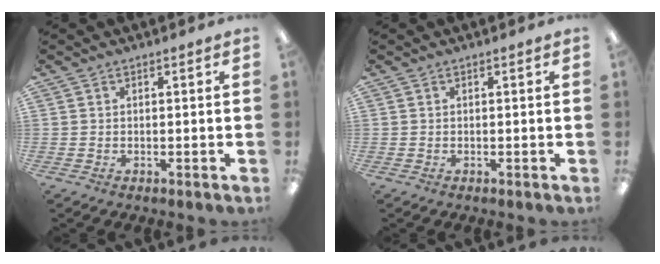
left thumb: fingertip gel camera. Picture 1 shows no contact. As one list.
[{"total": 0.0}]